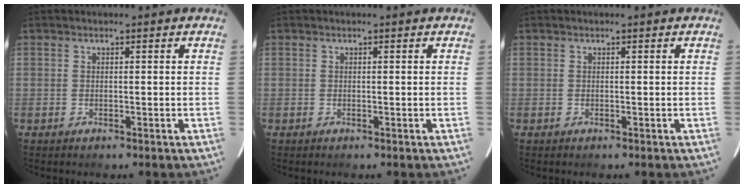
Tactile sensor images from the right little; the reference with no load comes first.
{"total": 0.0}
{"total": 0.0}